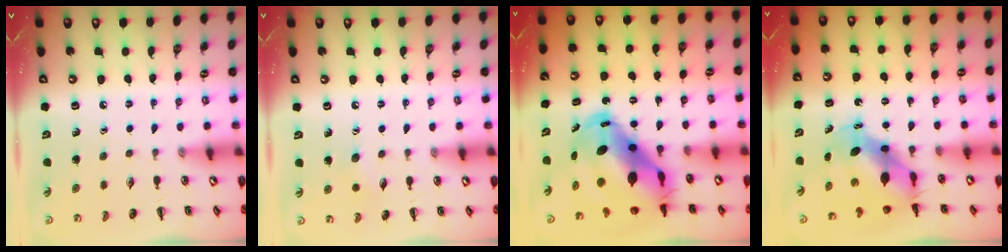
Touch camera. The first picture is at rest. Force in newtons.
{"total": 5.3, "press": 5.2, "slide": 1.3}
{"total": 16.2, "press": 15.7, "slide": 4.2}
{"total": 7.6, "press": 7.4, "slide": 1.8}